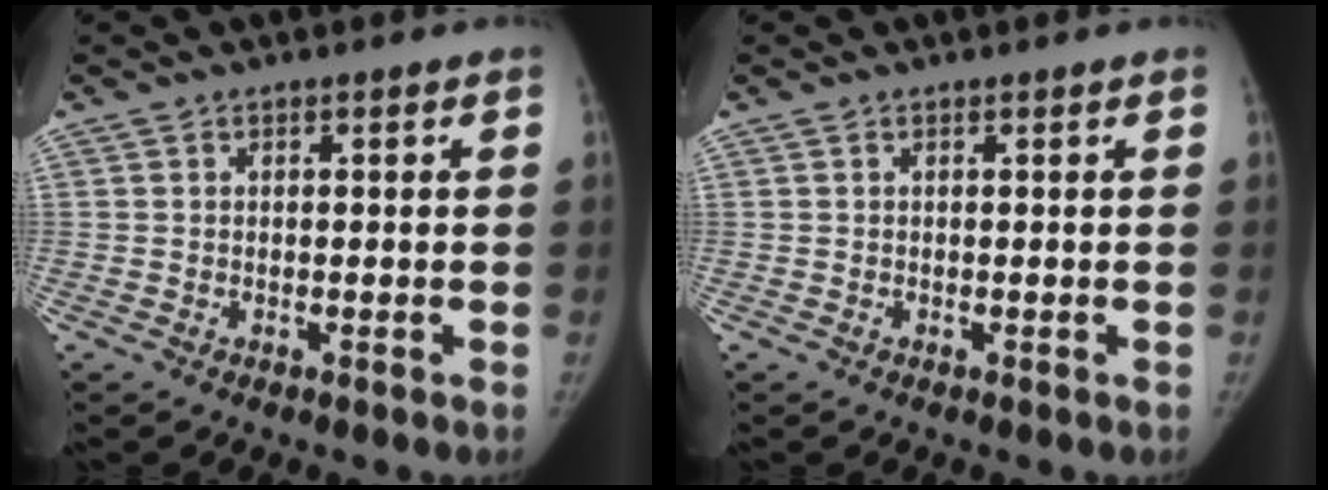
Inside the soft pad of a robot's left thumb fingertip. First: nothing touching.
{"total": 0.0}